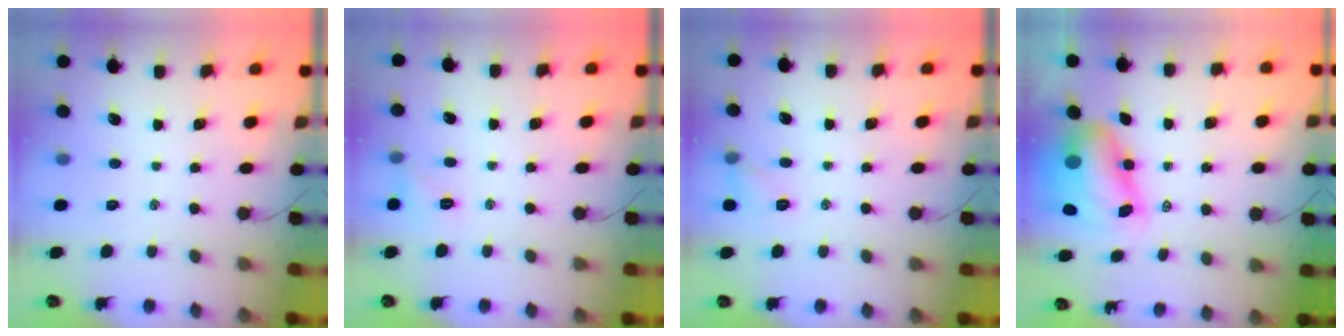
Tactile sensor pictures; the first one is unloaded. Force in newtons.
{"total": 6.2, "press": 6.0, "slide": 1.5}
{"total": 6.0, "press": 5.9, "slide": 1.2}
{"total": 11.4, "press": 10.8, "slide": 3.7}